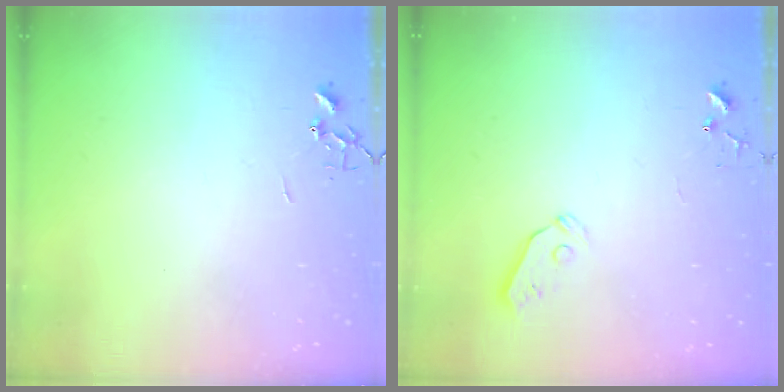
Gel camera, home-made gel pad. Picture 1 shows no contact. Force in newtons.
{"total": 4.0, "press": 3.9, "slide": 0.8}